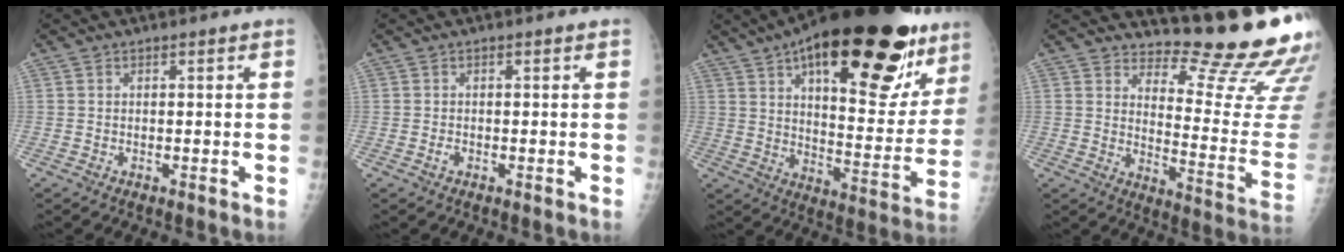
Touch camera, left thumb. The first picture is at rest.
{"total": 0.7, "force": [-0.3, 0.4, 0.4], "torque": [-0.008, 0.000, -0.006]}
{"total": 34.0, "force": [19.0, 13.2, 24.9], "torque": [-0.341, -0.040, 0.282]}
{"total": 17.2, "force": [16.1, 1.6, 6.0], "torque": [-0.050, -0.198, 0.204]}